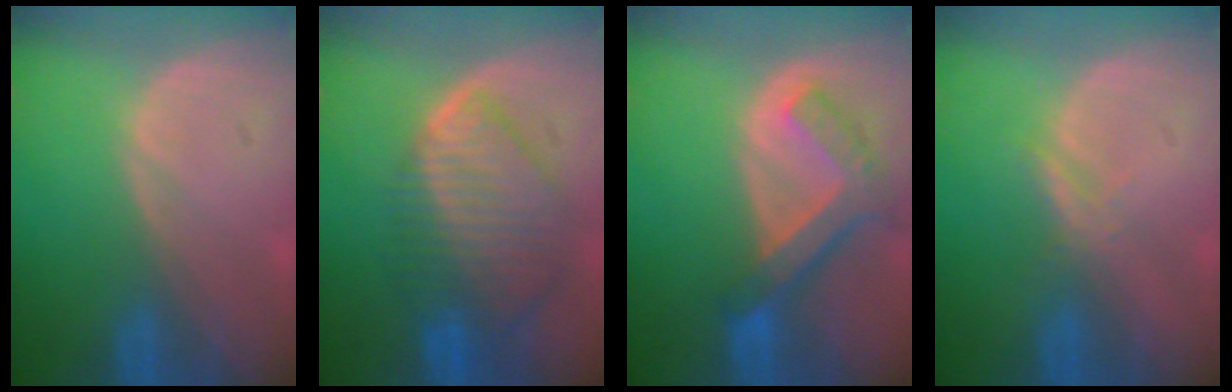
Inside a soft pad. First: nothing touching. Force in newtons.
{"total": 9.4, "press": 8.2, "slide": 4.7}
{"total": 7.7, "press": 6.6, "slide": 3.9}
{"total": 1.7, "press": 1.7, "slide": 0.1}